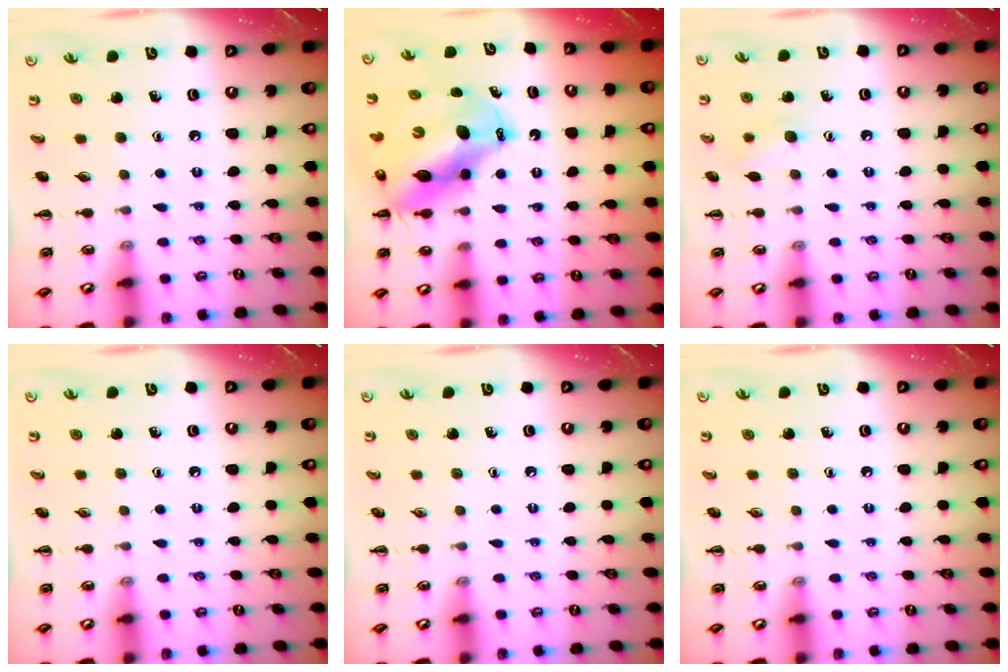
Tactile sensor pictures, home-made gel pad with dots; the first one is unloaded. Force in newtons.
{"total": 12.6, "press": 12.1, "slide": 3.2}
{"total": 5.7, "press": 5.5, "slide": 1.2}
{"total": 0.0}
{"total": 0.0}
{"total": 0.0}